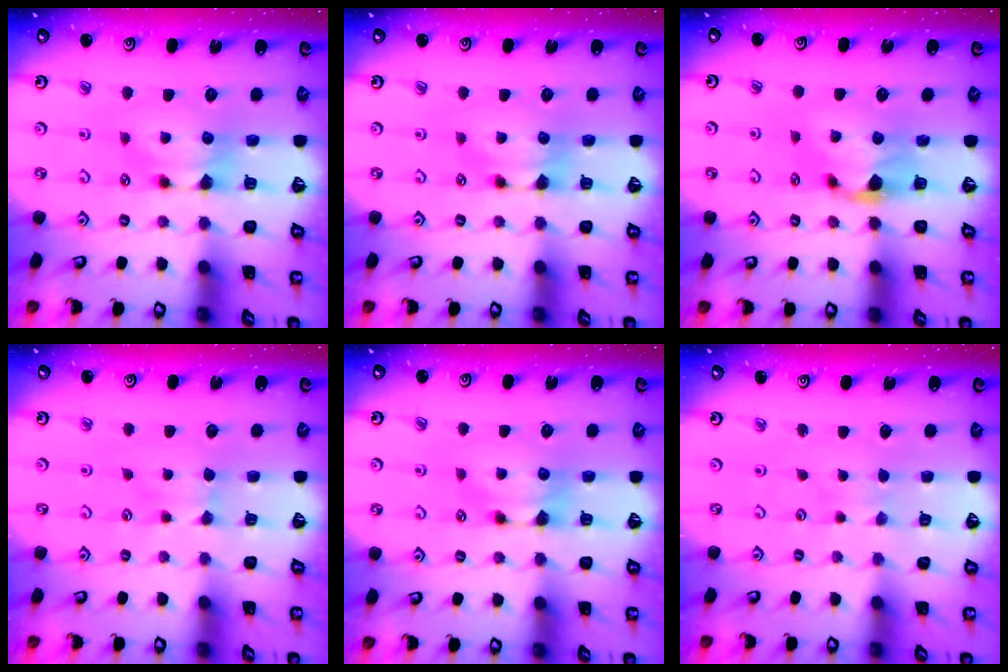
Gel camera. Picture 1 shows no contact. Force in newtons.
{"total": 0.0}
{"total": 1.2, "press": 0.1, "slide": 1.2}
{"total": 1.7, "press": 1.6, "slide": 0.5}
{"total": 0.0}
{"total": 2.9, "press": 2.9, "slide": 0.0}